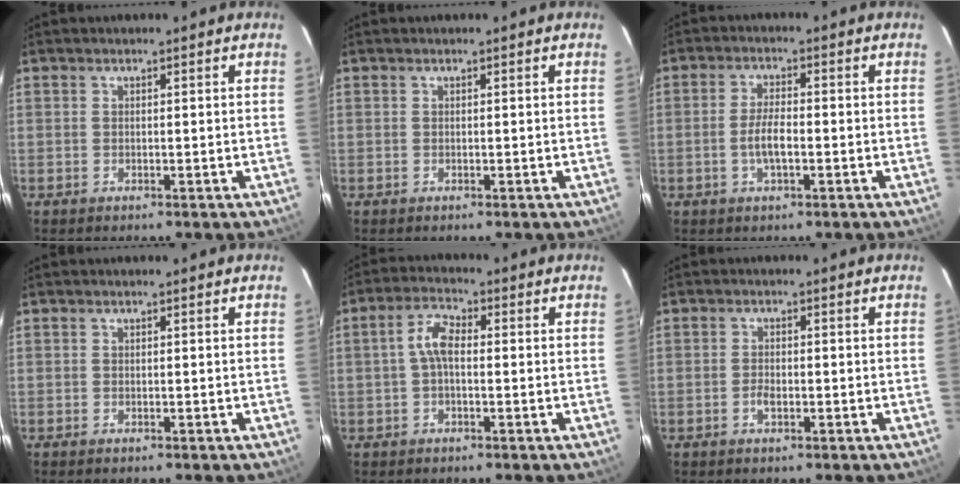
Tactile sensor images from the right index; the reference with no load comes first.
{"total": 0.0}
{"total": 4.6, "force": [-1.3, 1.3, 4.2], "torque": [-0.085, 0.000, -0.025]}
{"total": 0.0}
{"total": 4.3, "force": [-0.2, 2.1, 3.8], "torque": [-0.081, 0.016, -0.004]}
{"total": 2.1, "force": [-0.8, 1.1, 1.6], "torque": [-0.032, 0.002, -0.015]}